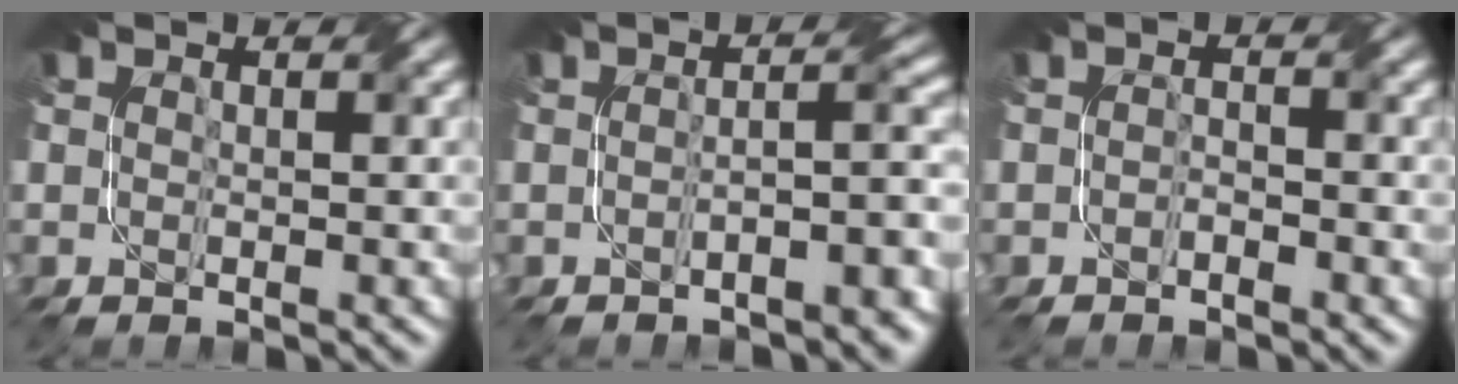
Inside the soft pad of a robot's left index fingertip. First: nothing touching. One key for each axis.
{"total": 3.8, "fx": -1.7, "fy": 0.9, "fz": 3.2, "tx": -0.043, "ty": 0.010, "tz": -0.033}
{"total": 1.0, "fx": -0.7, "fy": 0.4, "fz": 0.5, "tx": -0.010, "ty": 0.001, "tz": -0.013}